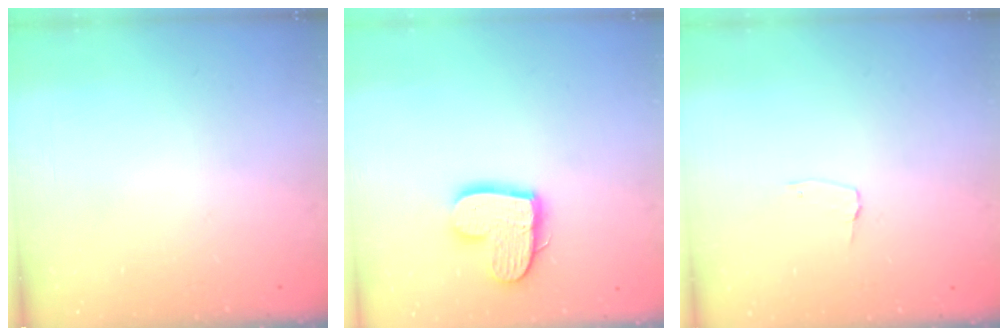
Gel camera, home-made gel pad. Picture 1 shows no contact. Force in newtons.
{"total": 12.5, "press": 12.4, "slide": 1.1}
{"total": 2.7, "press": 2.7, "slide": 0.3}